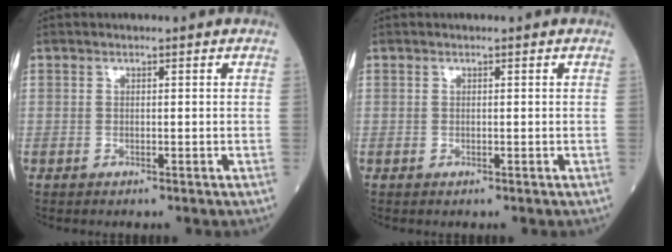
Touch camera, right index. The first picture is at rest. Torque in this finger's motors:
{"motor_torque": [0.21, 0.14, 0.11, 0.02]}